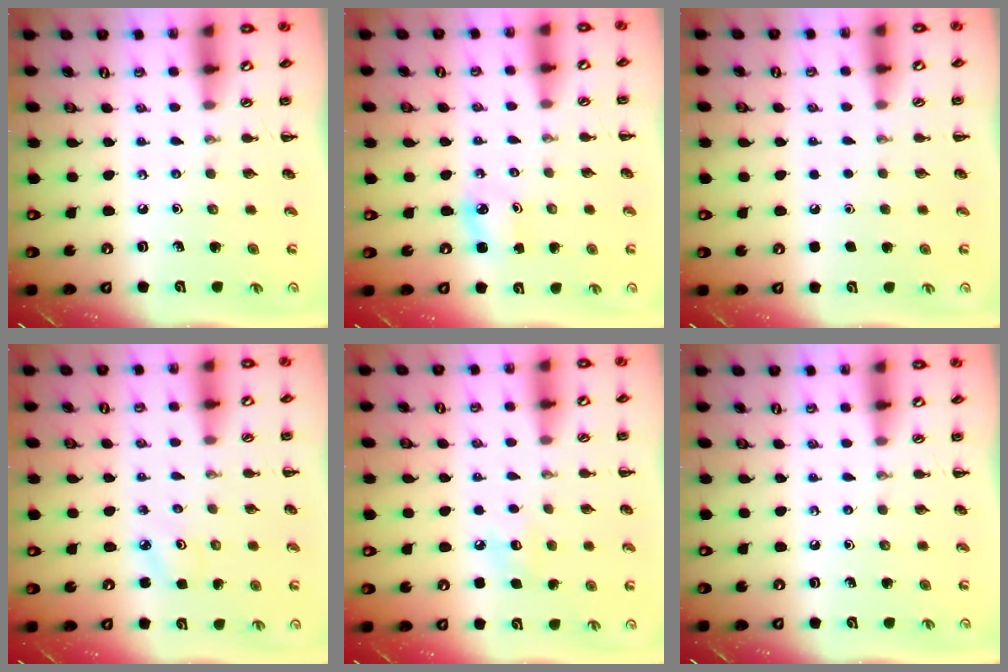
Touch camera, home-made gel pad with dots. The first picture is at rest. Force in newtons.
{"total": 2.2, "press": 2.2, "slide": 0.3}
{"total": 1.6, "press": 1.6, "slide": 0.1}
{"total": 2.2, "press": 2.2, "slide": 0.5}
{"total": 6.8, "press": 6.7, "slide": 1.4}
{"total": 0.0}